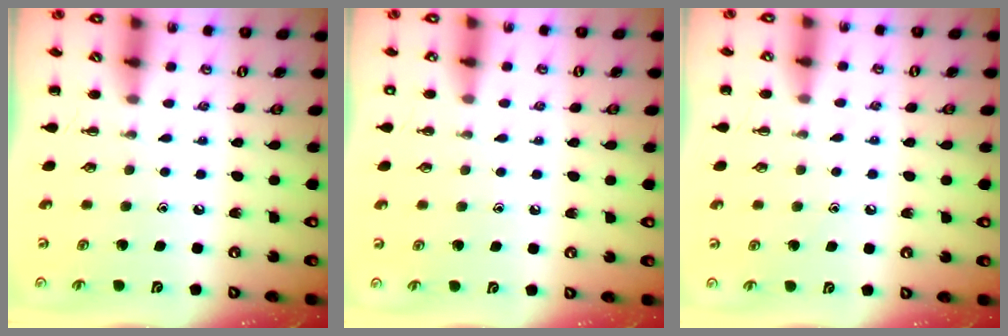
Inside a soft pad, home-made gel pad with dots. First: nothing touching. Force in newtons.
{"total": 1.3, "press": 1.3, "slide": 0.1}
{"total": 5.6, "press": 5.3, "slide": 1.9}